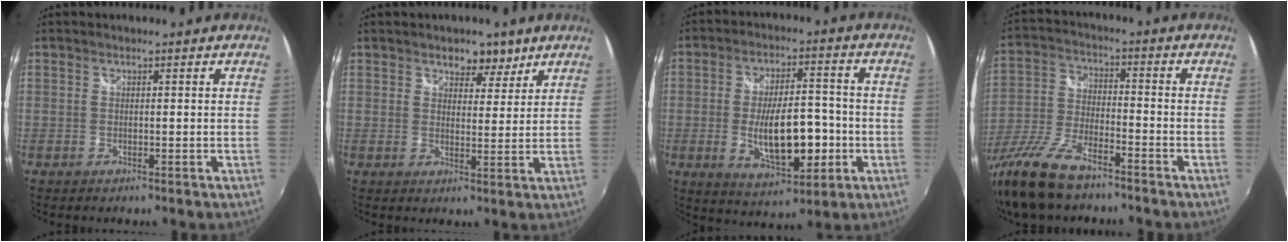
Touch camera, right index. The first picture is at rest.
{"total": 4.7, "force": [3.3, 3.0, 1.8], "torque": [-0.013, -0.006, 0.046]}
{"total": 13.5, "force": [-3.1, 5.6, 11.9], "torque": [-0.210, -0.004, -0.032]}
{"total": 15.7, "force": [-11.6, 5.2, 9.3], "torque": [-0.205, -0.031, -0.223]}